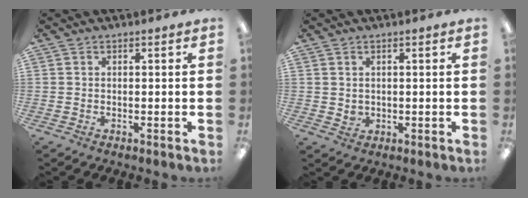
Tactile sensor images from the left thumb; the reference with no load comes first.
{"total": 1.9, "force": [0.9, 1.5, 0.6], "torque": [-0.007, -0.002, 0.014]}